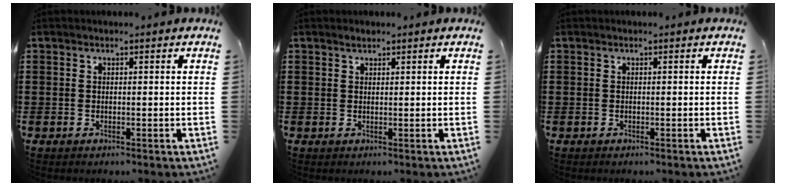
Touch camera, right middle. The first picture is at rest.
{"total": 0.8, "force": [0.7, 0.4, 0.2], "torque": [-0.005, 0.002, 0.014]}
{"total": 0.0}